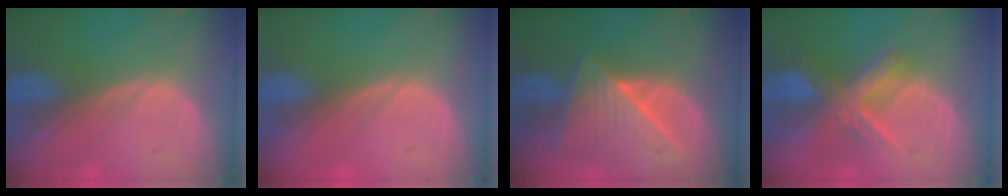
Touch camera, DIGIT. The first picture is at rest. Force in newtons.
{"total": 0.6, "press": 0.2, "slide": 0.5}
{"total": 7.7, "press": 7.5, "slide": 2.0}
{"total": 6.6, "press": 6.2, "slide": 2.3}